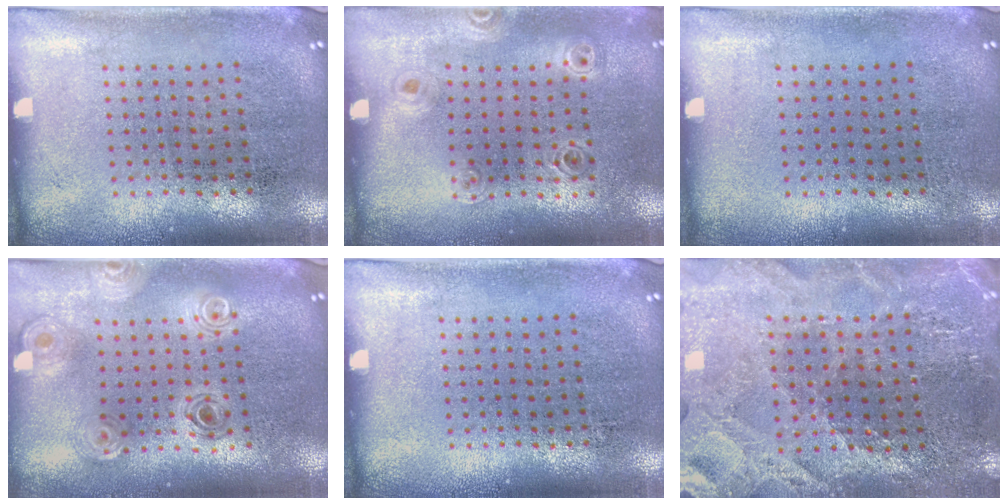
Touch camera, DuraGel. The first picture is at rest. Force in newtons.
{"total": 1.0, "press": 0.9, "slide": 0.2}
{"total": 0.0}
{"total": 0.9, "press": 0.9, "slide": 0.2}
{"total": 0.0}
{"total": 2.8, "press": 2.7, "slide": 0.3}